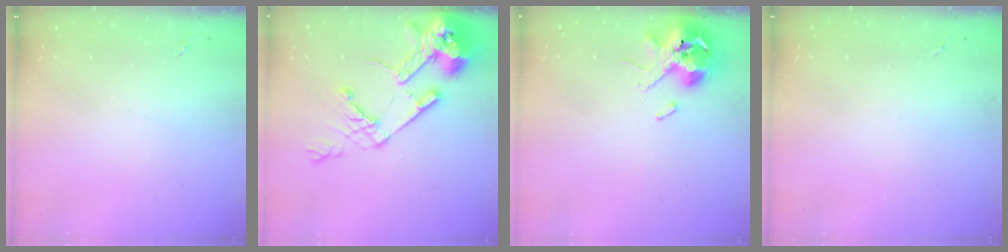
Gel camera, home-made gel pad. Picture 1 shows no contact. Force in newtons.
{"total": 18.4, "press": 18.2, "slide": 2.5}
{"total": 10.7, "press": 10.6, "slide": 1.4}
{"total": 0.0}